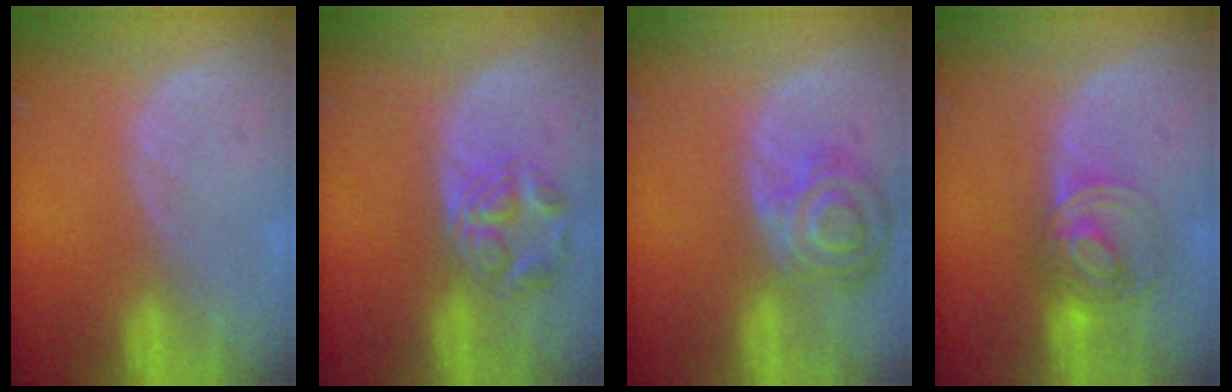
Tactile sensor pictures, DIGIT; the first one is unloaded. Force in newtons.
{"total": 5.5, "press": 5.1, "slide": 2.0}
{"total": 8.4, "press": 7.4, "slide": 3.9}
{"total": 7.6, "press": 6.2, "slide": 4.3}